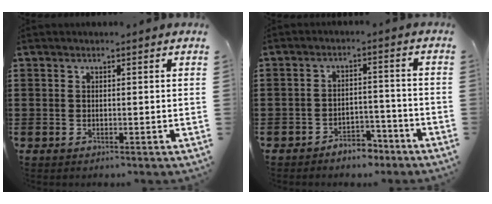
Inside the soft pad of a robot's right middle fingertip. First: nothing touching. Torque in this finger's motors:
{"motor_torque": [2.14, 0.00, 0.03, 0.03]}